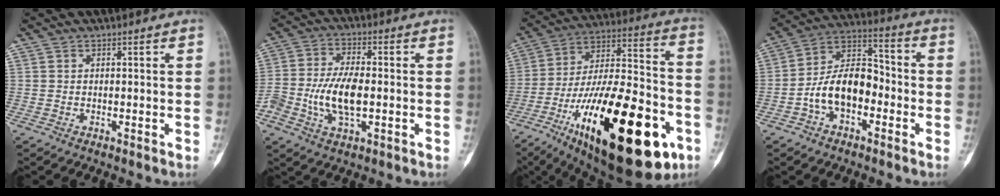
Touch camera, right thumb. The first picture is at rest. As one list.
[{"total": 10.6, "force": [-1.7, 5.1, 9.1], "torque": [-0.187, 0.012, -0.034]}, {"total": 36.3, "force": [-14.9, 13.7, 30.2], "torque": [-0.455, 0.056, -0.227]}, {"total": 12.6, "force": [-3.7, 7.8, 9.3], "torque": [-0.147, 0.051, -0.074]}]